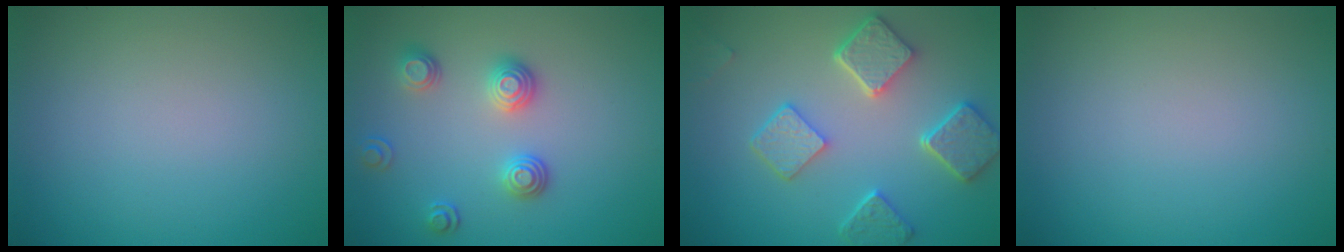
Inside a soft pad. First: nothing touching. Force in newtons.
{"total": 2.9, "press": 2.5, "slide": 1.5}
{"total": 5.8, "press": 4.5, "slide": 3.6}
{"total": 0.0}